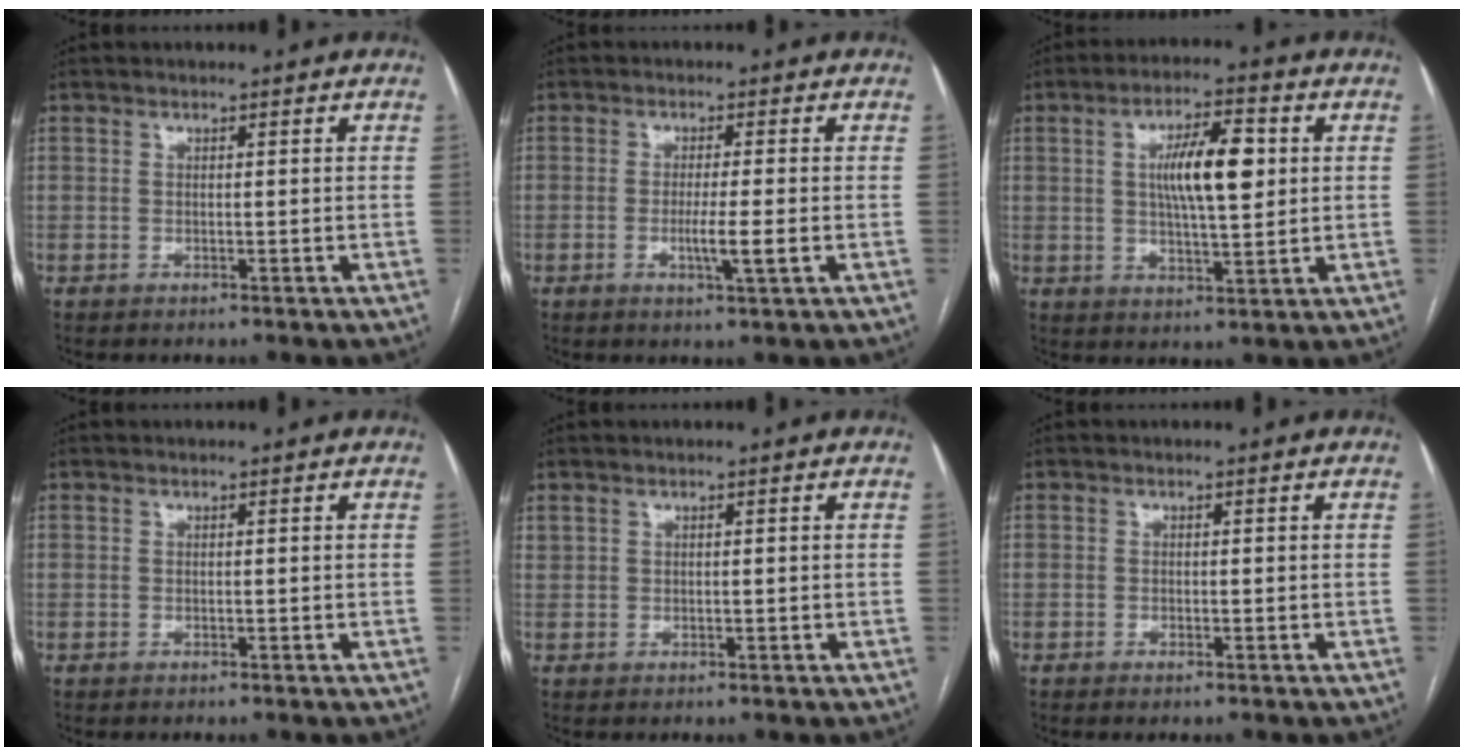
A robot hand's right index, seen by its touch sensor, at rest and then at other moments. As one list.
[{"total": 4.3, "force": [-1.0, -0.2, 4.2], "torque": [-0.076, -0.010, -0.019]}, {"total": 9.6, "force": [1.9, 2.3, 9.1], "torque": [-0.162, 0.010, 0.033]}, {"total": 0.0}, {"total": 0.7, "force": [0.5, 0.3, 0.3], "torque": [-0.009, 0.006, 0.013]}, {"total": 0.5, "force": [-0.4, 0.0, 0.3], "torque": [-0.006, -0.002, -0.005]}]